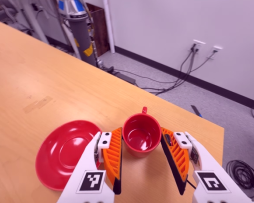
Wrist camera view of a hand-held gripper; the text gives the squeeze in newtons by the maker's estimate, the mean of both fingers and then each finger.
{"total": 4.3, "left": 2.4, "right": 6.3}